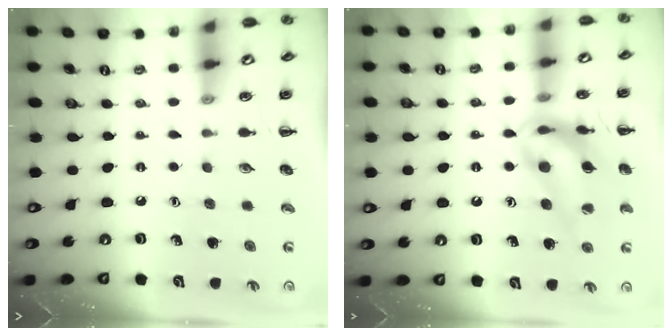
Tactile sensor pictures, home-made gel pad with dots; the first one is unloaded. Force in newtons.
{"total": 18.0, "press": 17.8, "slide": 2.9}